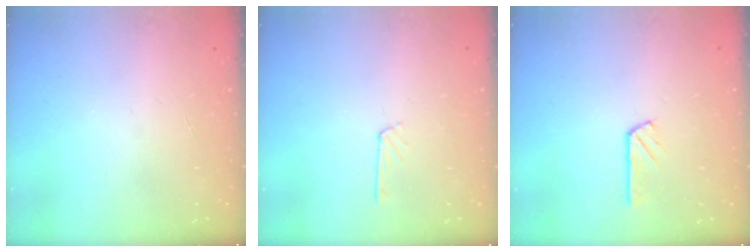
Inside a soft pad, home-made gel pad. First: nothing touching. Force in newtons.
{"total": 3.5, "press": 3.5, "slide": 0.3}
{"total": 3.2, "press": 3.2, "slide": 0.1}